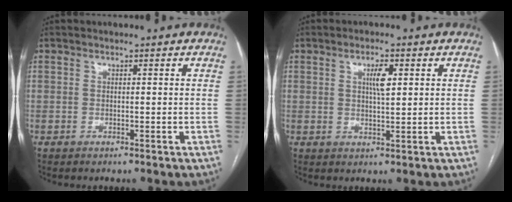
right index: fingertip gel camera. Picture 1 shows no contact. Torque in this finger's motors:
{"motor_torque": [0.39, 0.28, 0.08, 0.06]}